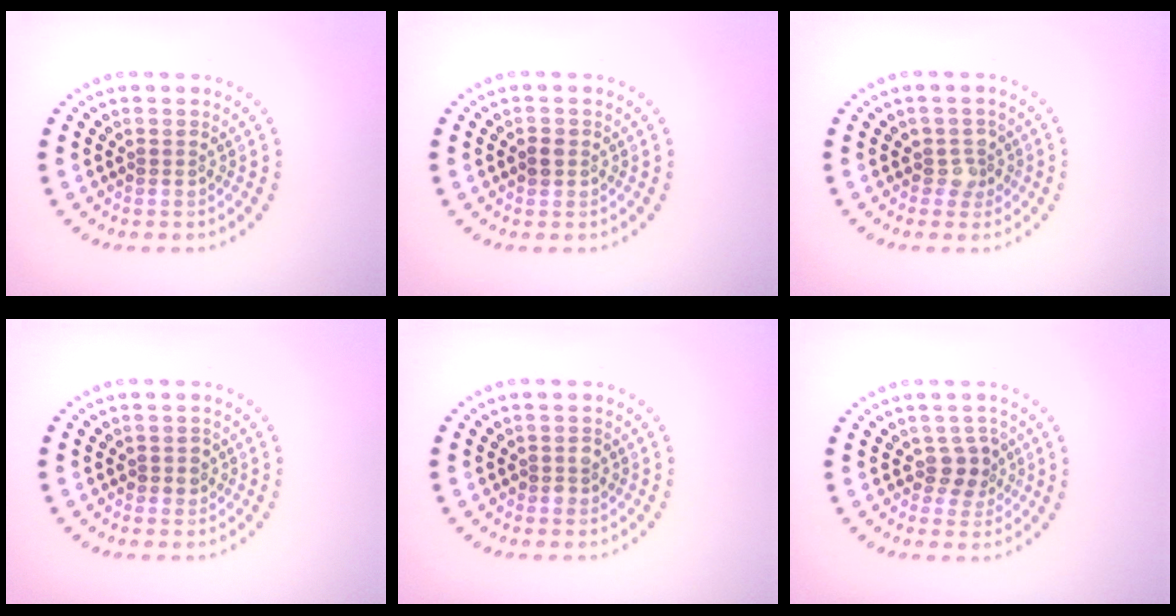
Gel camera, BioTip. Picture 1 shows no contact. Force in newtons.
{"total": 1.2, "press": 1.1, "slide": 0.3}
{"total": 1.8, "press": 1.5, "slide": 0.9}
{"total": 1.2, "press": 1.1, "slide": 0.5}
{"total": 1.2, "press": 1.1, "slide": 0.5}
{"total": 2.2, "press": 2.0, "slide": 1.0}